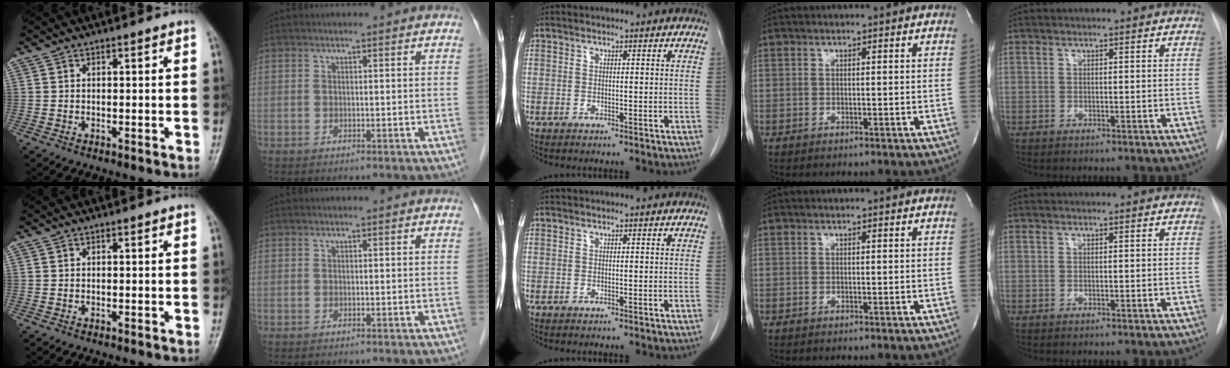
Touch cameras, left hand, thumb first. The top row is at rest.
{}